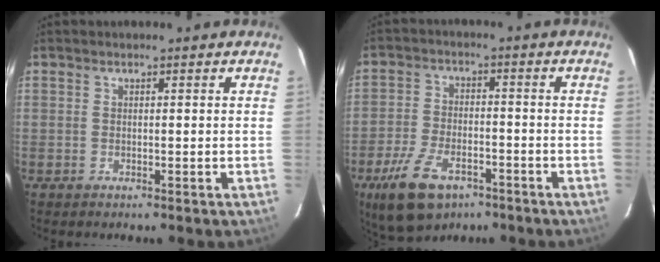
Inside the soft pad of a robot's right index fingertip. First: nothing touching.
{"total": 12.4, "force": [-7.5, 6.4, 7.6], "torque": [-0.173, -0.015, -0.132]}